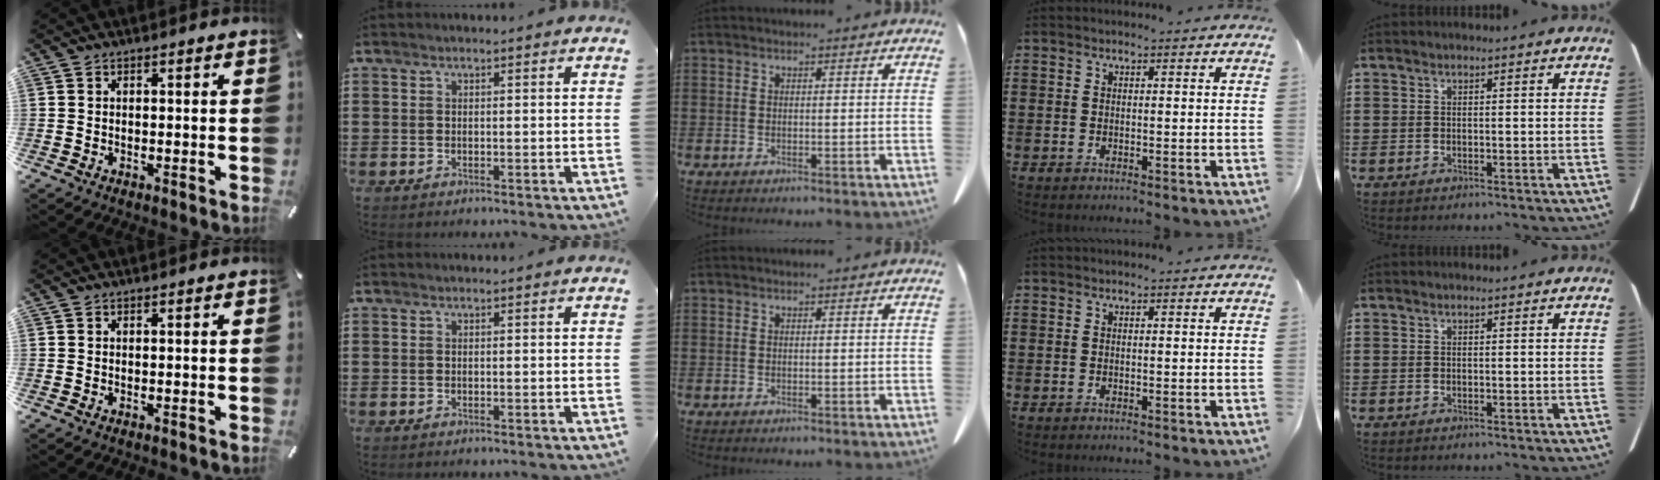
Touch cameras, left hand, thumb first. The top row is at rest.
{}